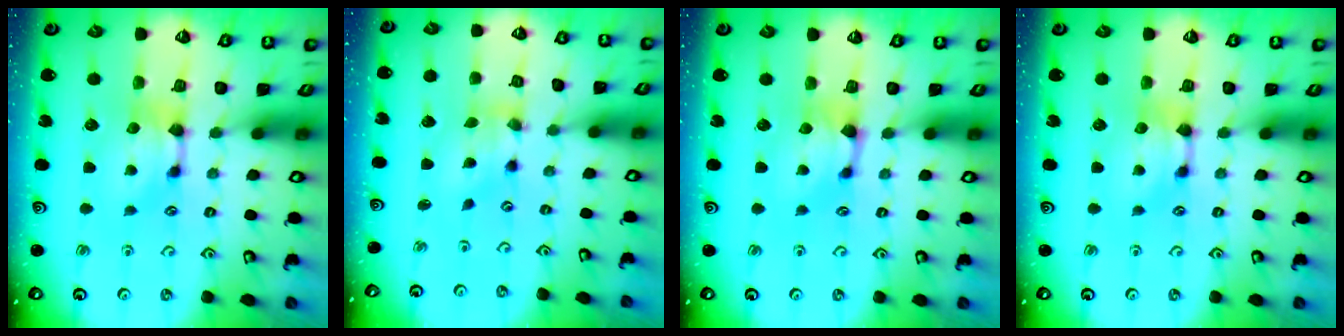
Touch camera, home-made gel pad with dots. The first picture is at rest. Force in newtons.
{"total": 1.6, "press": 0.2, "slide": 1.5}
{"total": 1.0, "press": 0.3, "slide": 0.9}
{"total": 0.0}